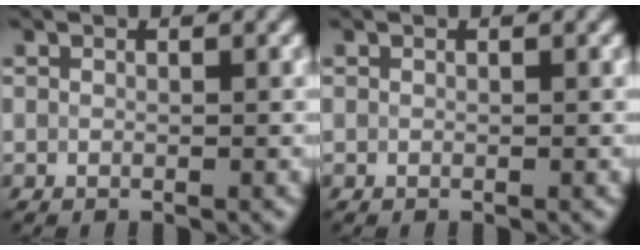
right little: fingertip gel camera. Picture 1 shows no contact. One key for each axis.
{"total": 0.0}